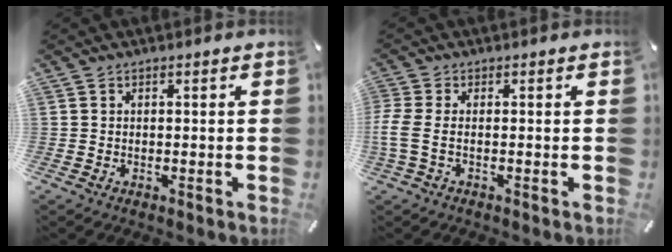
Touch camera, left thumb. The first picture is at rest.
{"total": 4.1, "force": [-0.8, 1.5, 3.8], "torque": [-0.093, -0.010, -0.017]}